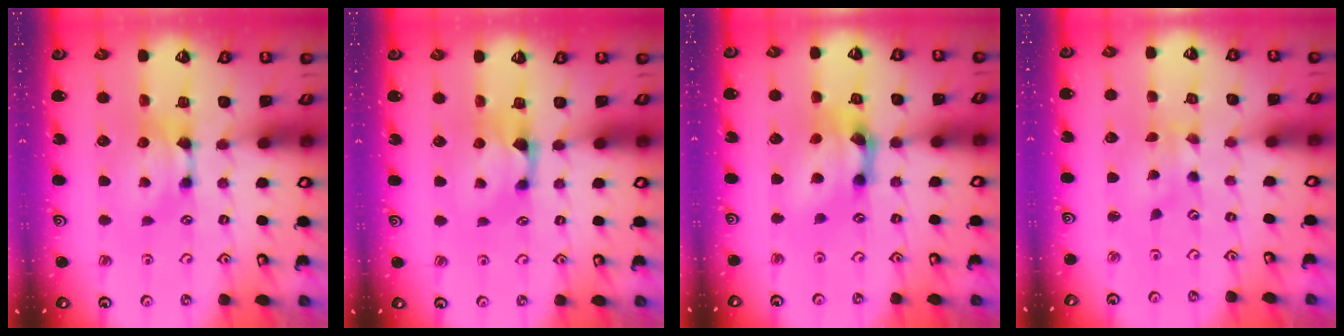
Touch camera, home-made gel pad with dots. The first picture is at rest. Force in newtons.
{"total": 0.8, "press": 0.1, "slide": 0.8}
{"total": 5.2, "press": 4.8, "slide": 2.0}
{"total": 3.0, "press": 2.9, "slide": 0.9}